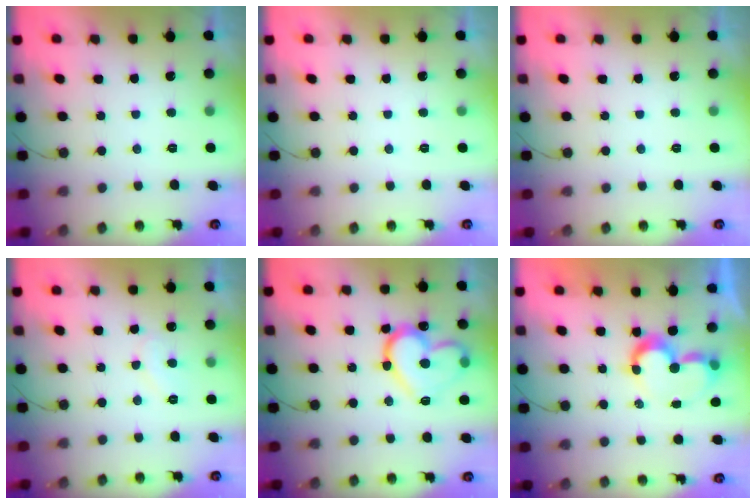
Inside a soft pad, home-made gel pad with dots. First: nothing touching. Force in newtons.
{"total": 0.0}
{"total": 0.0}
{"total": 6.8, "press": 6.8, "slide": 0.5}
{"total": 17.9, "press": 17.8, "slide": 0.9}
{"total": 8.5, "press": 8.5, "slide": 0.5}